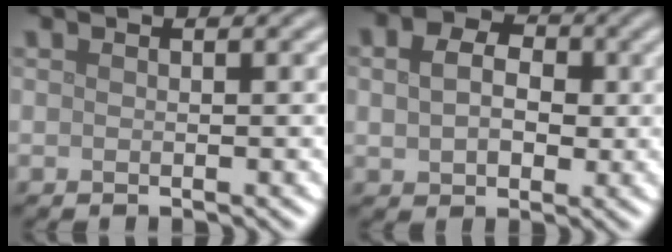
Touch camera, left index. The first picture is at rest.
{"total": 5.5, "force": [1.1, 4.1, 3.5], "torque": [-0.061, 0.014, -0.003]}